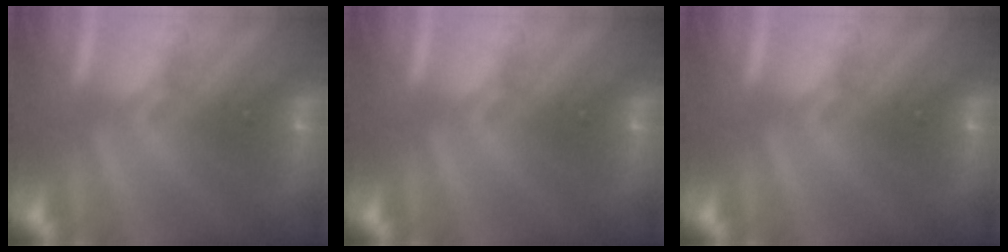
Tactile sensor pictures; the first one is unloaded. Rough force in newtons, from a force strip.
{"total": 0.0}
{"total": 0.0}